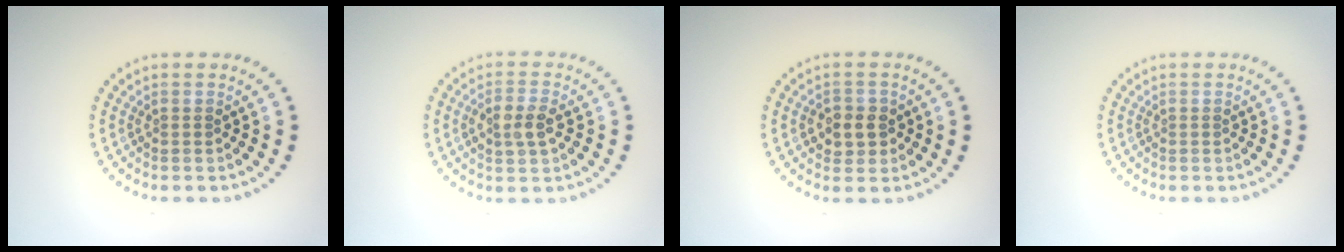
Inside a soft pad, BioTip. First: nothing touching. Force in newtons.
{"total": 2.5, "press": 2.4, "slide": 0.6}
{"total": 2.5, "press": 2.4, "slide": 0.6}
{"total": 0.0}